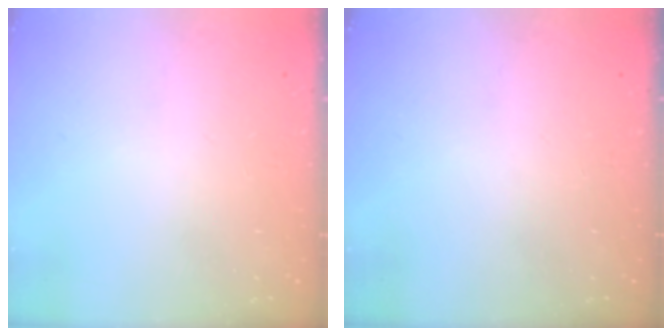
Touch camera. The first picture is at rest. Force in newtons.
{"total": 0.0}